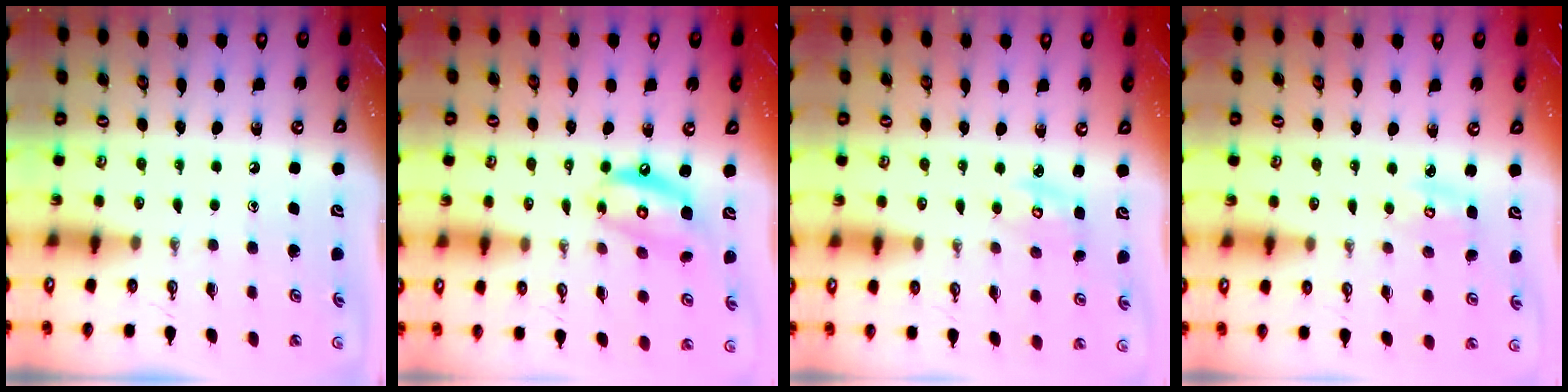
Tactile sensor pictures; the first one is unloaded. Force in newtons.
{"total": 11.8, "press": 11.8, "slide": 1.2}
{"total": 3.0, "press": 3.0, "slide": 0.1}
{"total": 3.1, "press": 3.1, "slide": 0.2}